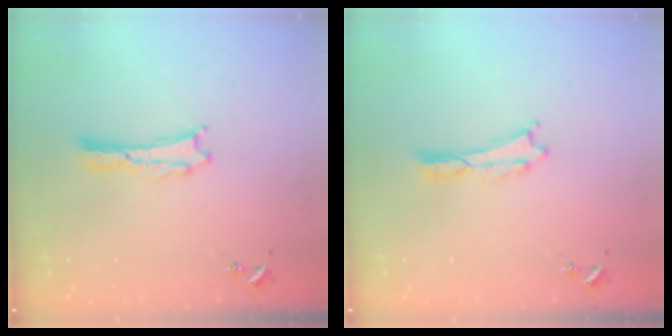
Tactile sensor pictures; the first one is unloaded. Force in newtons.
{"total": 0.0}